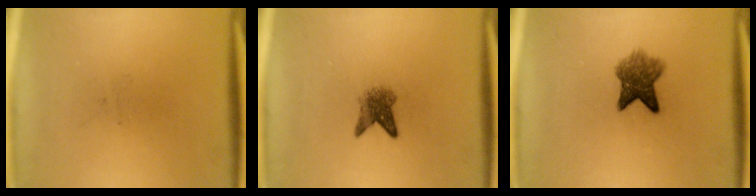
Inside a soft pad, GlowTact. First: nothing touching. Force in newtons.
{"total": 3.1}
{"total": 5.9}